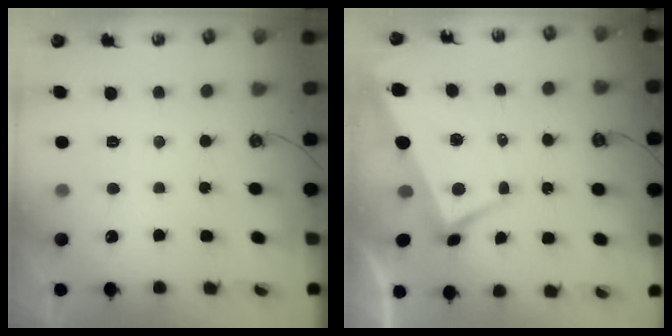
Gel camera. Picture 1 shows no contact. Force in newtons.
{"total": 1.4, "press": 0.9, "slide": 1.0}